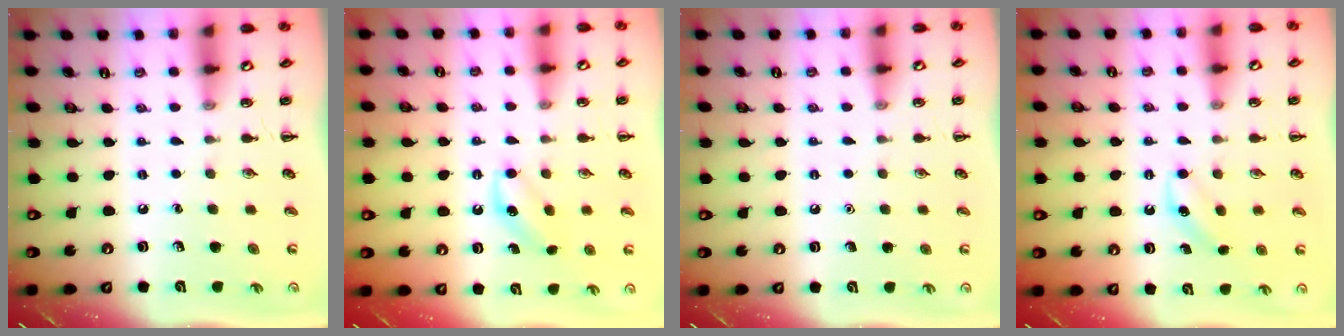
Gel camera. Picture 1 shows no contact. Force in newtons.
{"total": 6.2, "press": 6.0, "slide": 1.5}
{"total": 1.5, "press": 1.5, "slide": 0.1}
{"total": 4.1, "press": 4.0, "slide": 1.1}